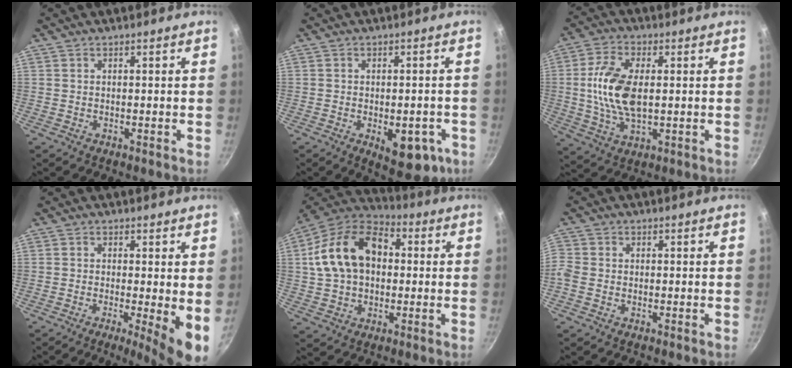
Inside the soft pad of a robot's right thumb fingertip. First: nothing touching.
{"total": 9.8, "force": [-3.4, 4.9, 7.8], "torque": [-0.066, 0.009, -0.032]}
{"total": 11.9, "force": [0.7, 6.4, 10.1], "torque": [-0.197, 0.008, 0.009]}
{"total": 7.5, "force": [-0.9, 1.2, 7.3], "torque": [-0.099, -0.013, -0.013]}
{"total": 17.9, "force": [2.2, 12.4, 12.7], "torque": [-0.205, 0.034, 0.023]}
{"total": 2.9, "force": [-1.2, 2.3, 1.4], "torque": [-0.034, 0.003, -0.033]}